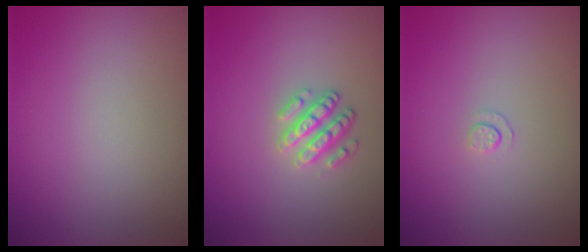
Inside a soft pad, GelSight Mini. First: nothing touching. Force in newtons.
{"total": 2.5, "press": 2.4, "slide": 0.7}
{"total": 0.6, "press": 0.3, "slide": 0.6}